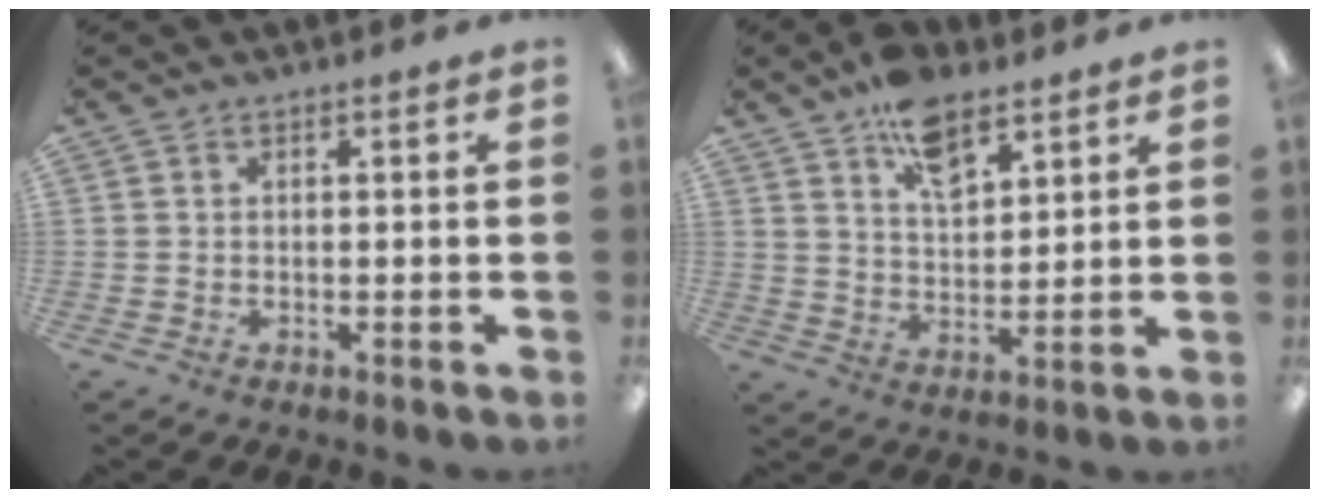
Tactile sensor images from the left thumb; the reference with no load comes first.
{"total": 10.5, "force": [7.0, 5.2, 5.8], "torque": [-0.084, -0.035, 0.124]}